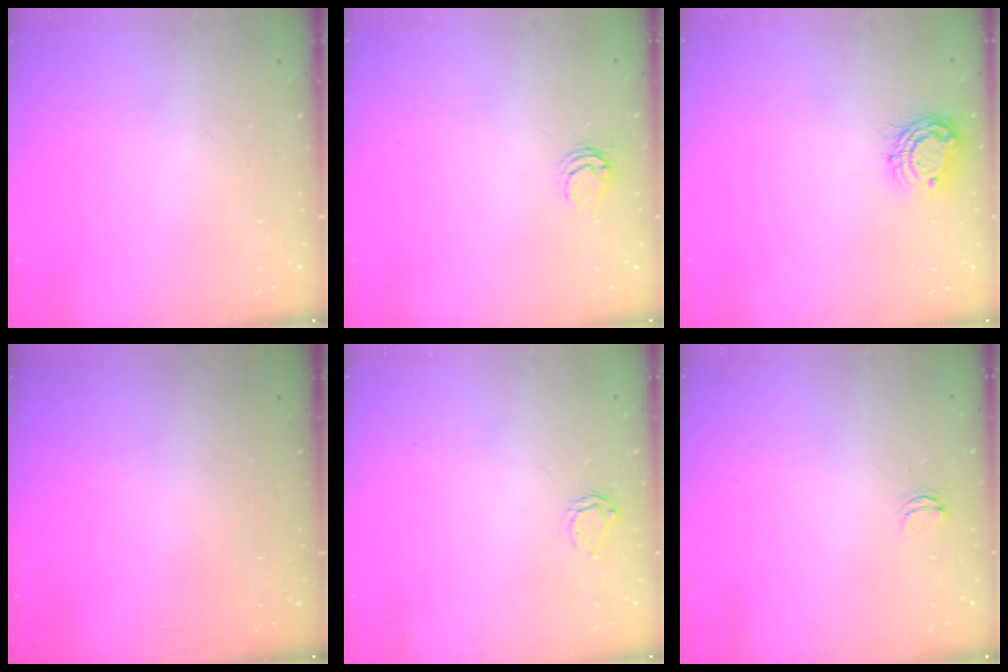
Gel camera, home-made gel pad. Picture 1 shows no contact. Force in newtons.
{"total": 4.9, "press": 4.8, "slide": 0.5}
{"total": 9.0, "press": 9.0, "slide": 0.5}
{"total": 0.0}
{"total": 3.5, "press": 3.5, "slide": 0.2}
{"total": 2.9, "press": 2.9, "slide": 0.4}